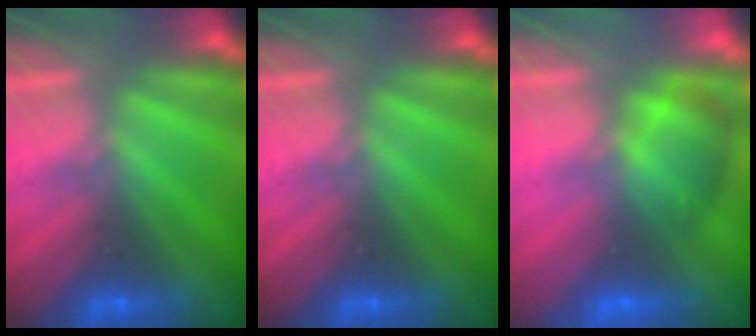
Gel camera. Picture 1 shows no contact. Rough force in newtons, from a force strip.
{"total": 0.0}
{"total": 2.9}